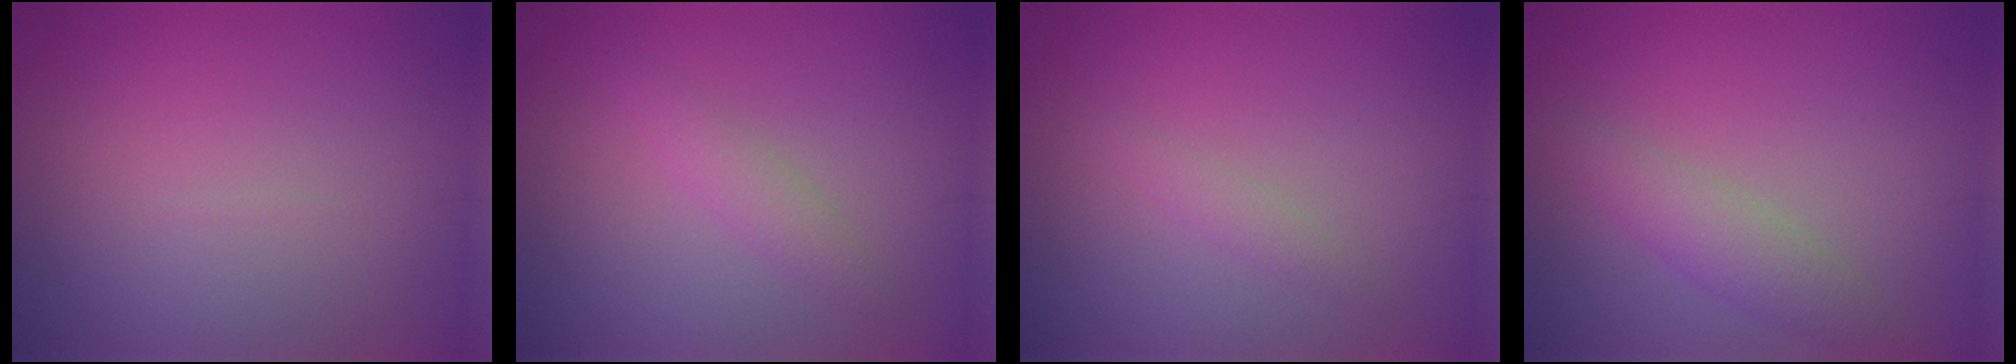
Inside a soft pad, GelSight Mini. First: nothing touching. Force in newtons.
{"total": 1.6, "press": 1.6, "slide": 0.2}
{"total": 1.1, "press": 1.1, "slide": 0.0}
{"total": 2.9, "press": 2.9, "slide": 0.1}